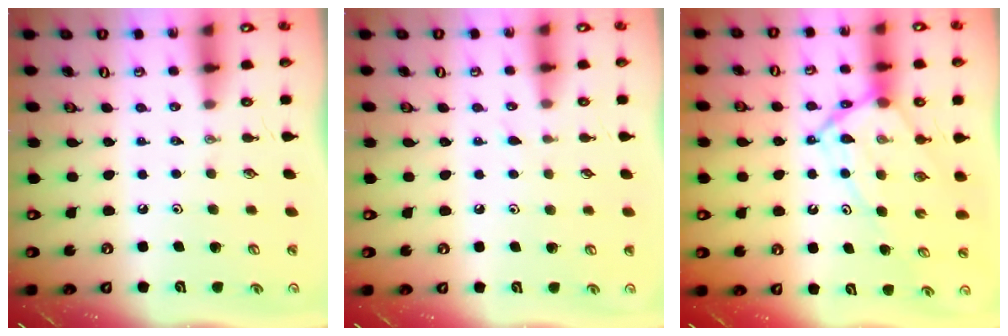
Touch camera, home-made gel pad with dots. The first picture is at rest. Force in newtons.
{"total": 4.9, "press": 4.8, "slide": 0.5}
{"total": 11.9, "press": 11.8, "slide": 1.2}